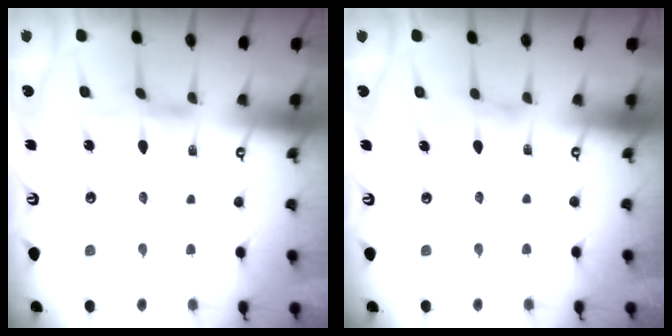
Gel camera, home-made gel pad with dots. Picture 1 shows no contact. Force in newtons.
{"total": 0.0}